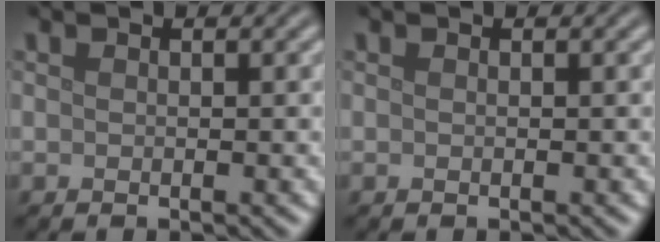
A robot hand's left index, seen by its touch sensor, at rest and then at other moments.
{"total": 0.0}